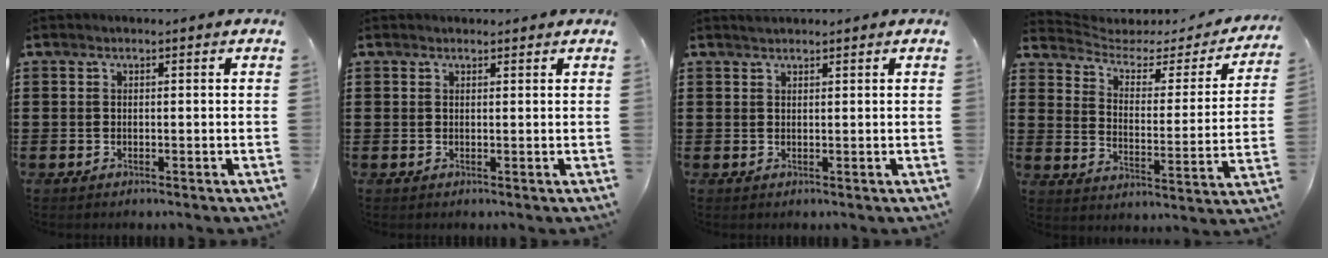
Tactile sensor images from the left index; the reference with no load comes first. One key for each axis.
{"total": 0.7, "fx": 0.6, "fy": 0.2, "fz": 0.2, "tx": -0.004, "ty": 0.000, "tz": 0.013}
{"total": 1.0, "fx": 1.0, "fy": 0.2, "fz": 0.3, "tx": -0.006, "ty": 0.000, "tz": 0.019}
{"total": 3.2, "fx": 2.3, "fy": 1.6, "fz": 1.5, "tx": -0.048, "ty": -0.018, "tz": 0.032}